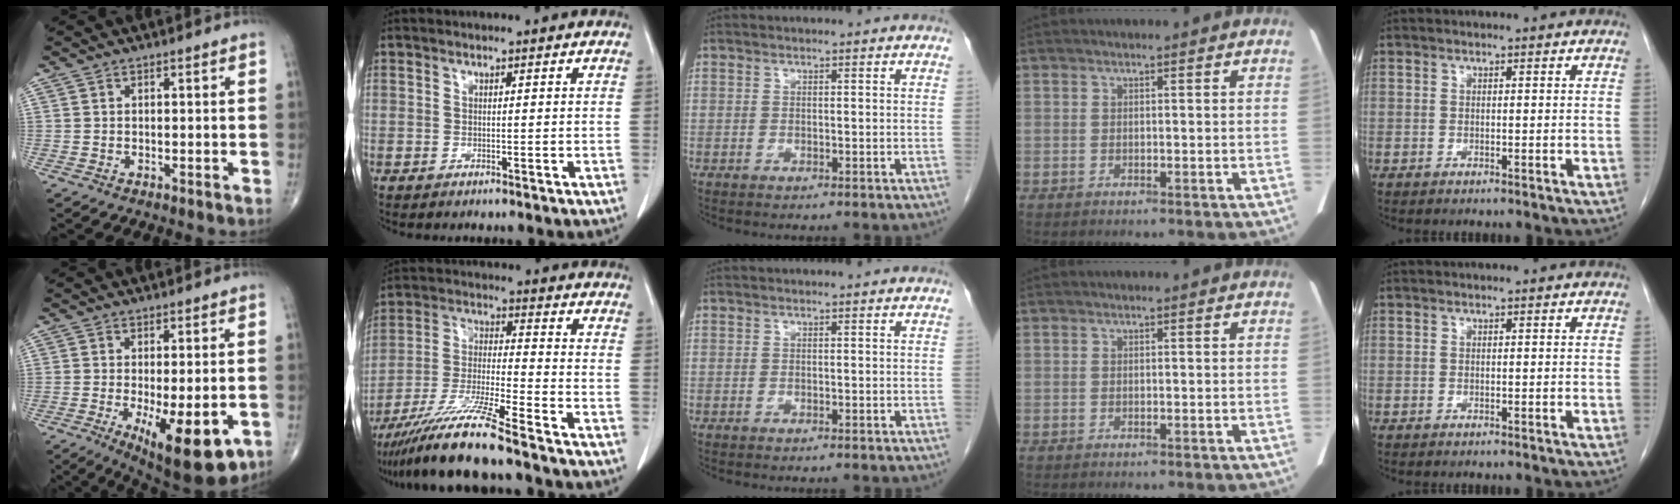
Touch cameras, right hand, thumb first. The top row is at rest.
{"thumb": {"total": 14.9, "force": [-5.3, 5.4, 12.8], "torque": [-0.167, -0.013, -0.062]}, "index": {"total": 12.7, "force": [-10.0, -0.9, 7.9], "torque": [-0.153, -0.026, -0.184]}}